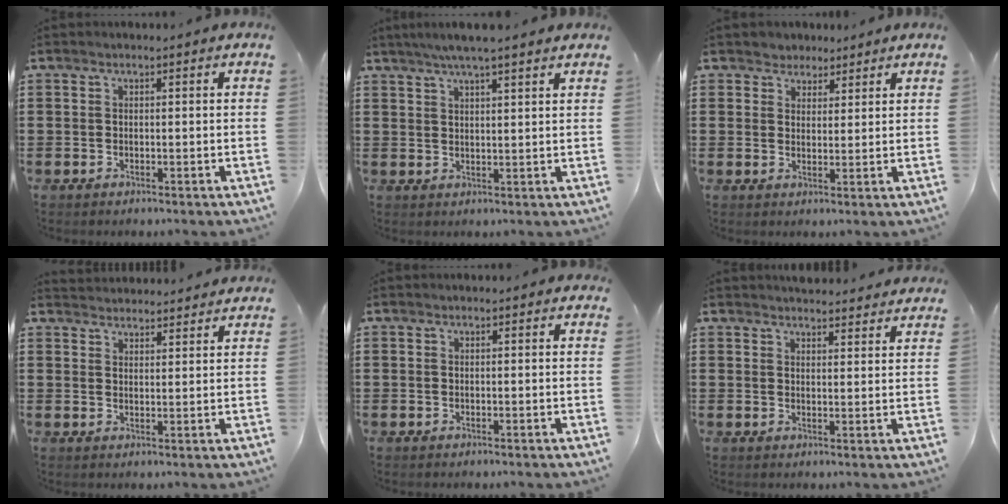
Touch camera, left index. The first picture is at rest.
{"total": 4.5, "force": [3.7, 0.0, 2.5], "torque": [-0.058, -0.004, 0.066]}
{"total": 2.9, "force": [2.2, 1.8, -0.4], "torque": [-0.007, 0.010, 0.040]}
{"total": 2.7, "force": [2.7, 0.0, -0.5], "torque": [0.001, -0.009, 0.050]}
{"total": 0.0}
{"total": 3.2, "force": [3.2, 0.1, 0.2], "torque": [-0.005, -0.012, 0.058]}